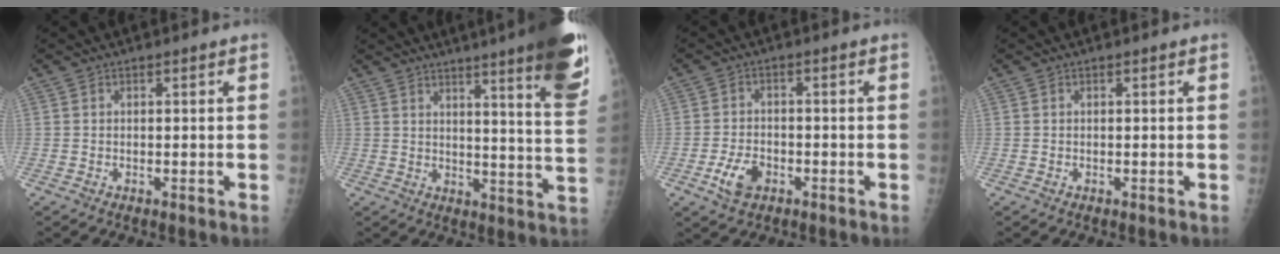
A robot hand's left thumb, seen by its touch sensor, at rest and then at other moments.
{"total": 19.4, "force": [12.2, 1.8, 15.0], "torque": [-0.175, -0.062, 0.148]}
{"total": 5.5, "force": [-2.5, 3.5, 3.4], "torque": [-0.063, 0.012, -0.044]}
{"total": 0.0}